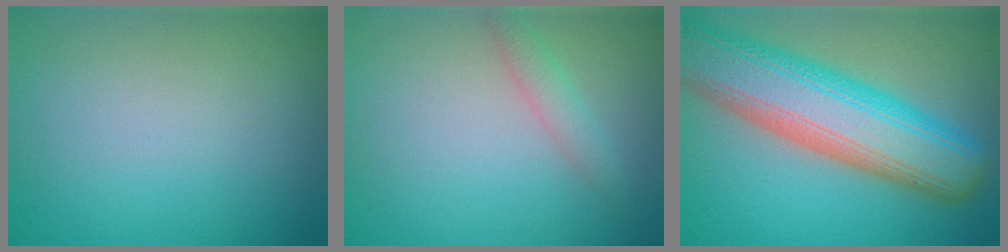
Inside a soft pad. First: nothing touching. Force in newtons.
{"total": 1.7, "press": 1.7, "slide": 0.1}
{"total": 12.1, "press": 12.1, "slide": 0.7}